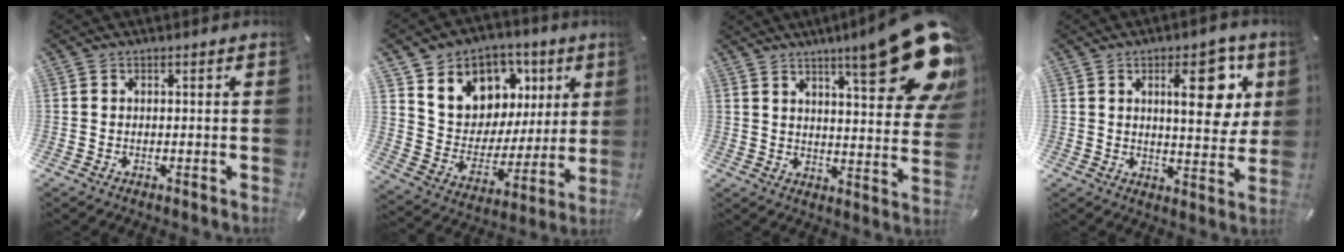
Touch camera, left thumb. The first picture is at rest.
{"total": 11.1, "force": [5.0, 9.8, 1.8], "torque": [-0.030, -0.053, 0.096]}
{"total": 22.9, "force": [13.3, 5.5, 17.8], "torque": [-0.242, -0.097, 0.209]}
{"total": 14.8, "force": [5.5, 6.2, 12.3], "torque": [-0.161, -0.017, 0.081]}